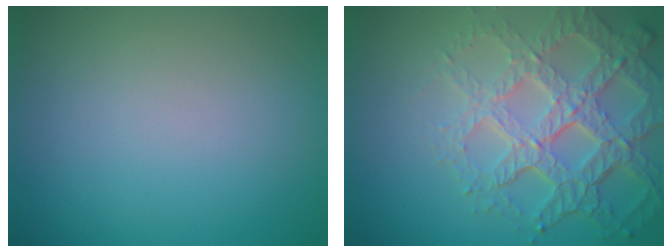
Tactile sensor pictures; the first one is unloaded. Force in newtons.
{"total": 7.6, "press": 5.3, "slide": 5.5}